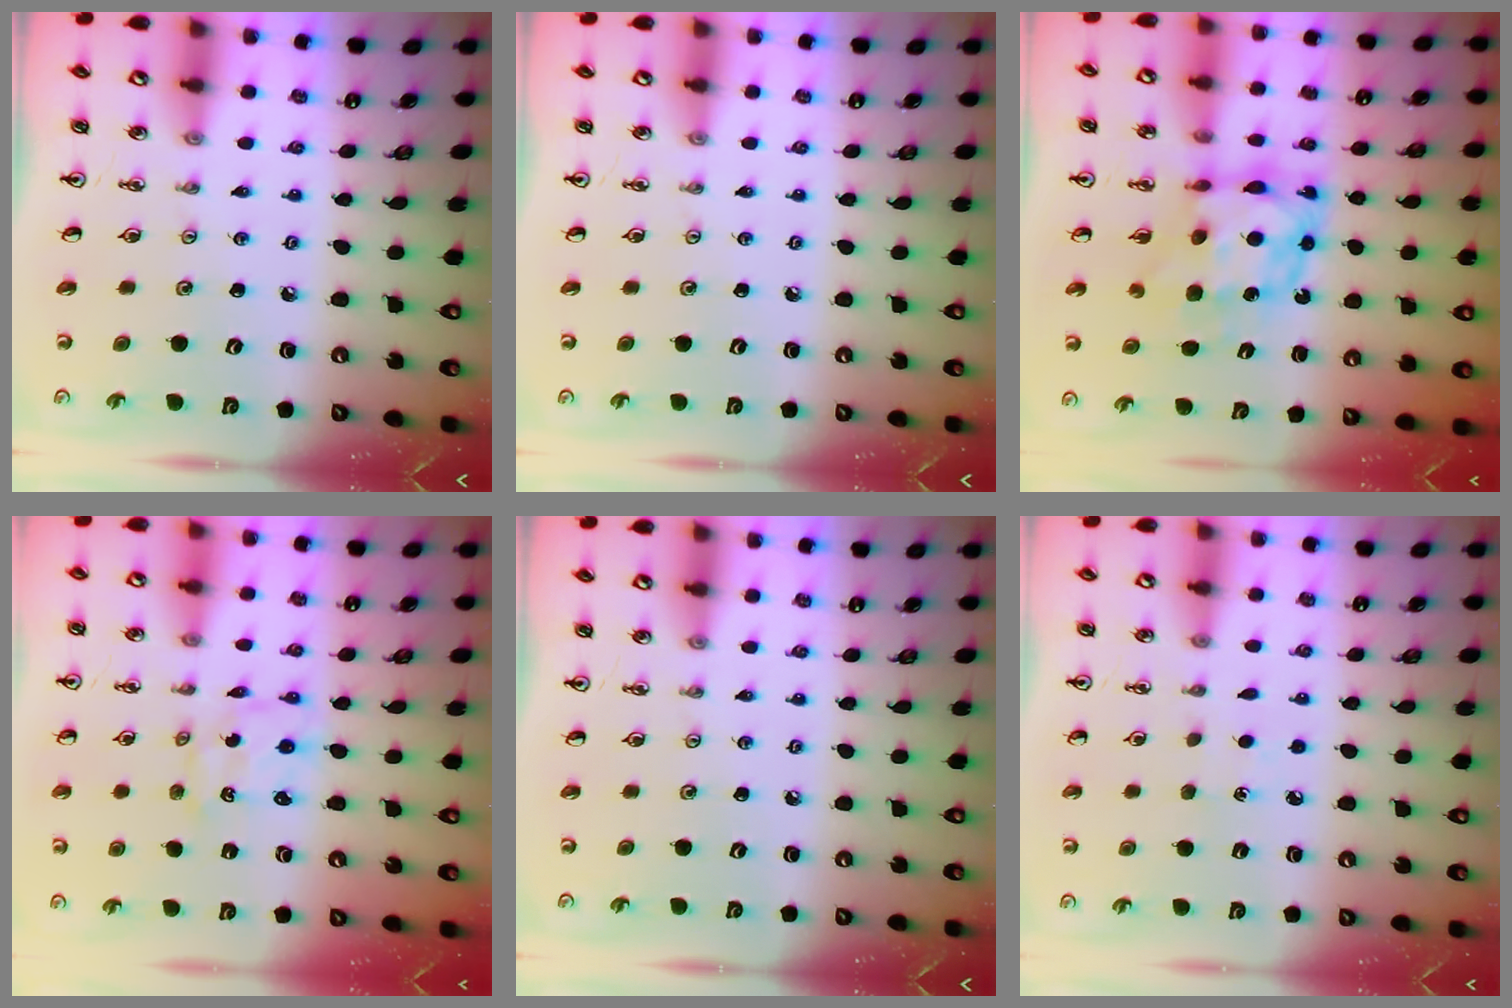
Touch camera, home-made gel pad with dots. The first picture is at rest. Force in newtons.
{"total": 0.0}
{"total": 8.0, "press": 8.0, "slide": 0.7}
{"total": 1.6, "press": 1.3, "slide": 0.8}
{"total": 0.0}
{"total": 3.1, "press": 3.1, "slide": 0.3}